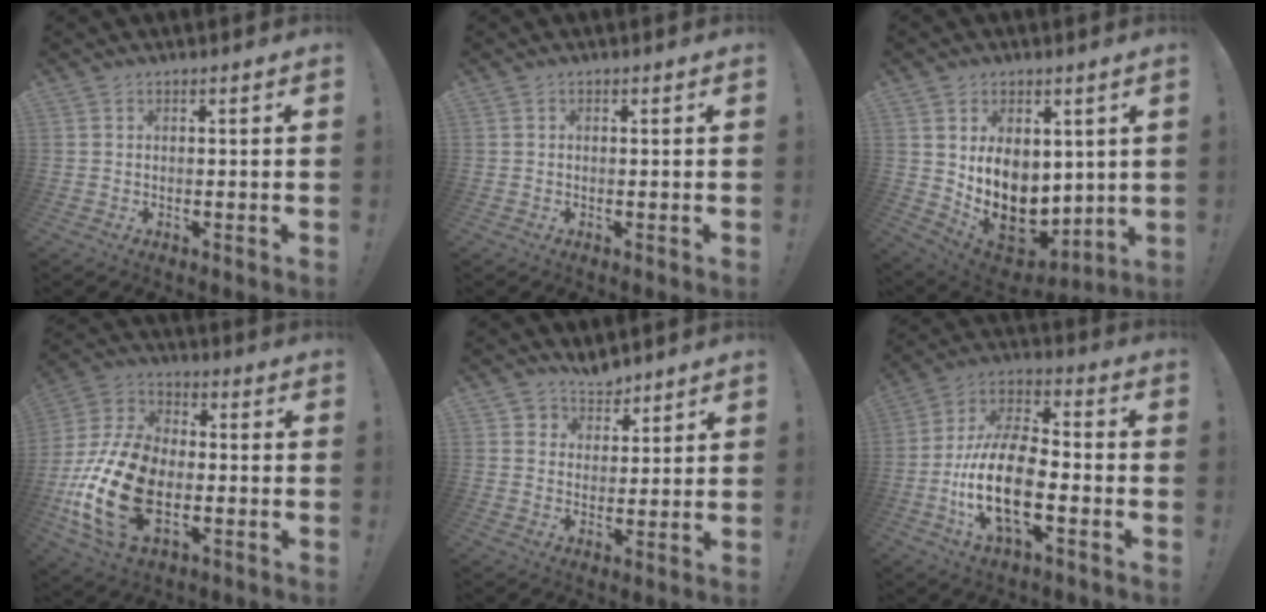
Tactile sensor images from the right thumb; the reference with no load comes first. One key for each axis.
{"total": 0.0}
{"total": 15.4, "fx": 2.4, "fy": 12.4, "fz": 8.8, "tx": -0.141, "ty": -0.047, "tz": 0.061}
{"total": 22.5, "fx": -6.0, "fy": 14.0, "fz": 16.6, "tx": -0.321, "ty": 0.032, "tz": -0.093}
{"total": 5.6, "fx": 4.7, "fy": 3.1, "fz": -0.2, "tx": -0.004, "ty": -0.035, "tz": 0.091}
{"total": 19.2, "fx": -5.8, "fy": 9.4, "fz": 15.8, "tx": -0.318, "ty": 0.025, "tz": -0.094}